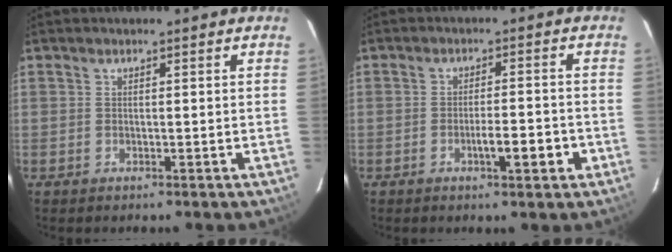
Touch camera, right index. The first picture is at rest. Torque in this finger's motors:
{"motor_torque": [0.22, -0.19, 0.10, 0.04]}